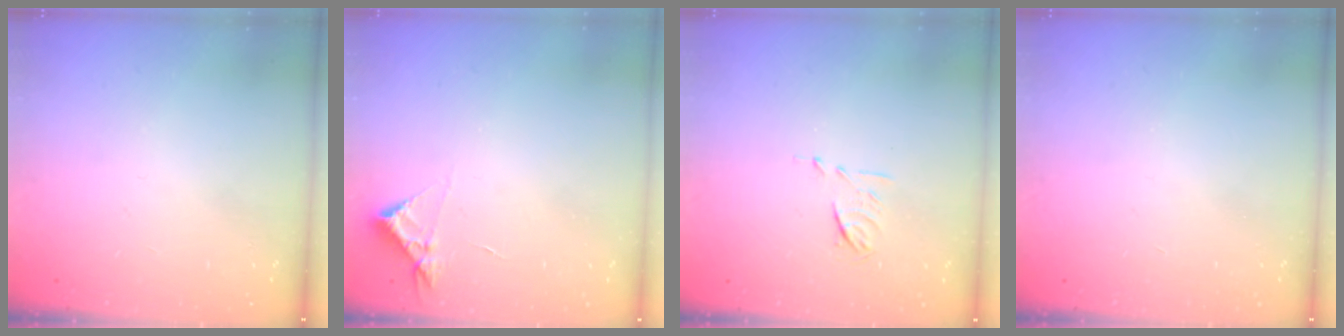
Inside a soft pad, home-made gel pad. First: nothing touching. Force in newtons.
{"total": 3.1, "press": 3.1, "slide": 0.5}
{"total": 5.5, "press": 5.4, "slide": 1.1}
{"total": 0.0}